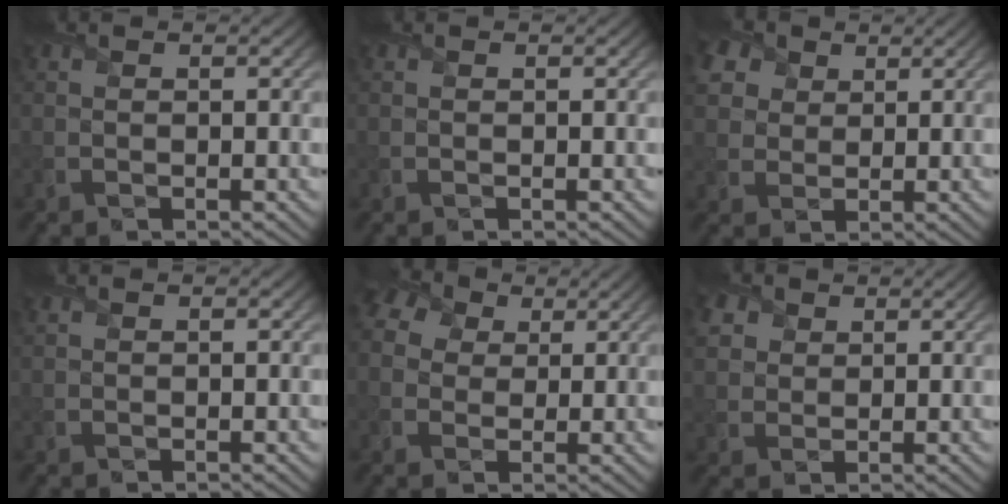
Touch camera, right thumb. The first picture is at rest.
{"total": 0.0}
{"total": 7.0, "force": [3.5, 5.1, 3.2], "torque": [-0.111, 0.022, 0.058]}
{"total": 0.0}
{"total": 6.7, "force": [2.6, 5.1, 3.4], "torque": [-0.110, 0.021, 0.042]}
{"total": 3.8, "force": [2.0, 3.0, 1.4], "torque": [-0.051, 0.007, 0.040]}